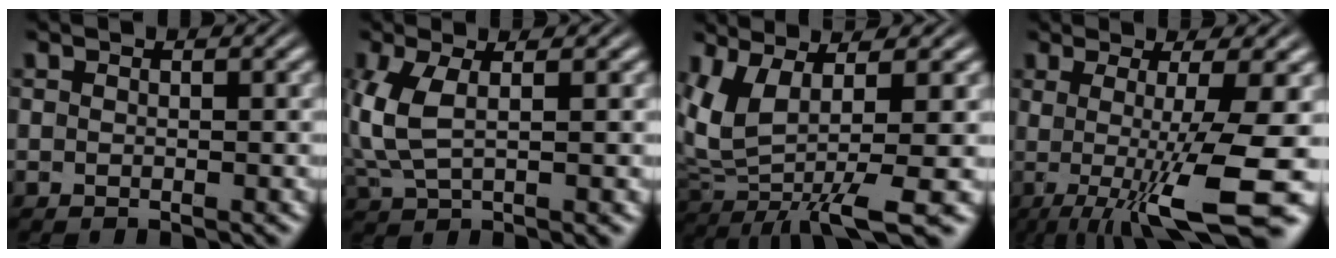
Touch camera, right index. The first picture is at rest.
{"total": 4.7, "force": [0.7, 2.3, 4.1], "torque": [-0.102, -0.007, 0.020]}
{"total": 10.3, "force": [-0.1, 6.3, 8.1], "torque": [-0.171, -0.016, 0.001]}
{"total": 9.6, "force": [-1.1, 2.5, 9.2], "torque": [-0.130, -0.011, -0.012]}